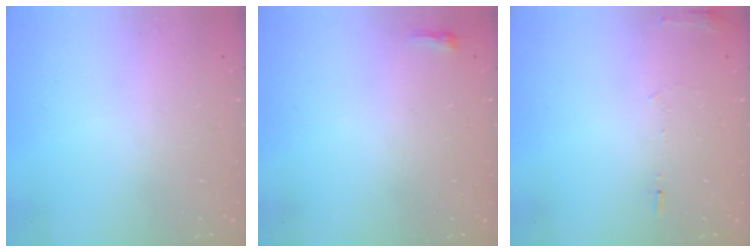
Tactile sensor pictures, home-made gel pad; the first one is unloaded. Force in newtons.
{"total": 2.3, "press": 2.2, "slide": 0.7}
{"total": 6.4, "press": 6.2, "slide": 1.5}